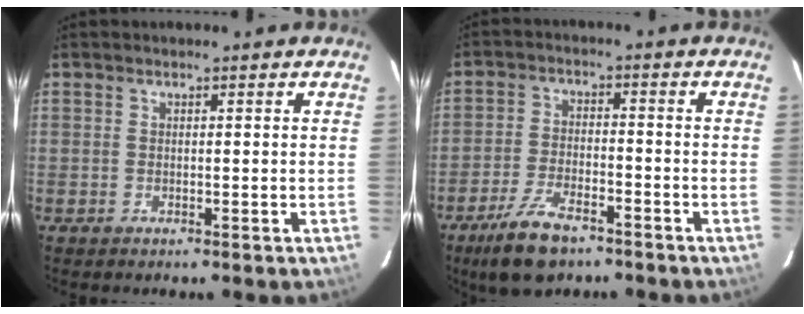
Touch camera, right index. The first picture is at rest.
{"total": 10.0, "force": [-7.1, 3.9, 5.8], "torque": [-0.141, -0.010, -0.128]}